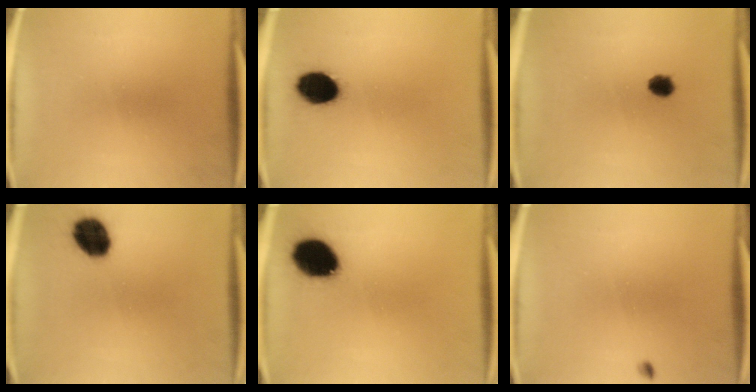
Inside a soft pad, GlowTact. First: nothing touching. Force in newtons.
{"total": 9.6}
{"total": 2.9}
{"total": 10.0}
{"total": 13.2}
{"total": 0.6}